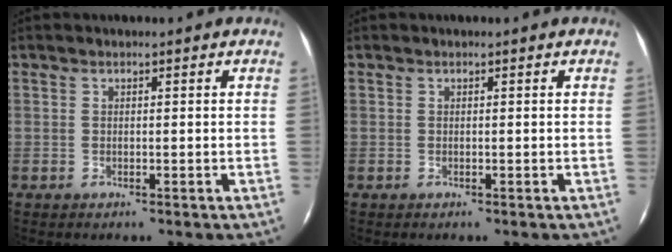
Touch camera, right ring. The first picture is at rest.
{"total": 0.0}